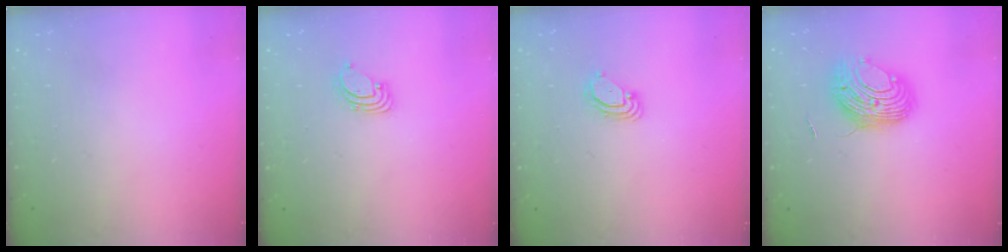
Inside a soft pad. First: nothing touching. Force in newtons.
{"total": 1.4, "press": 1.4, "slide": 0.1}
{"total": 3.2, "press": 3.2, "slide": 0.2}
{"total": 9.3, "press": 9.3, "slide": 0.6}